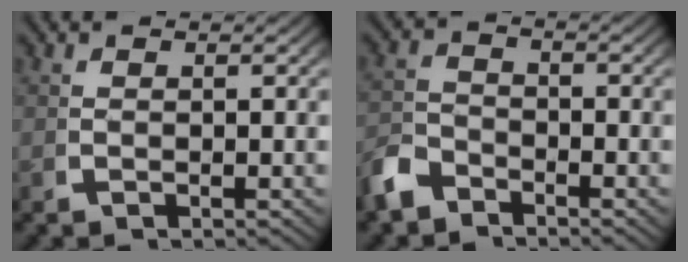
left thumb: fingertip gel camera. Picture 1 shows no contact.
{"total": 3.0, "force": [-2.6, 1.3, 0.8], "torque": [-0.017, -0.007, -0.048]}